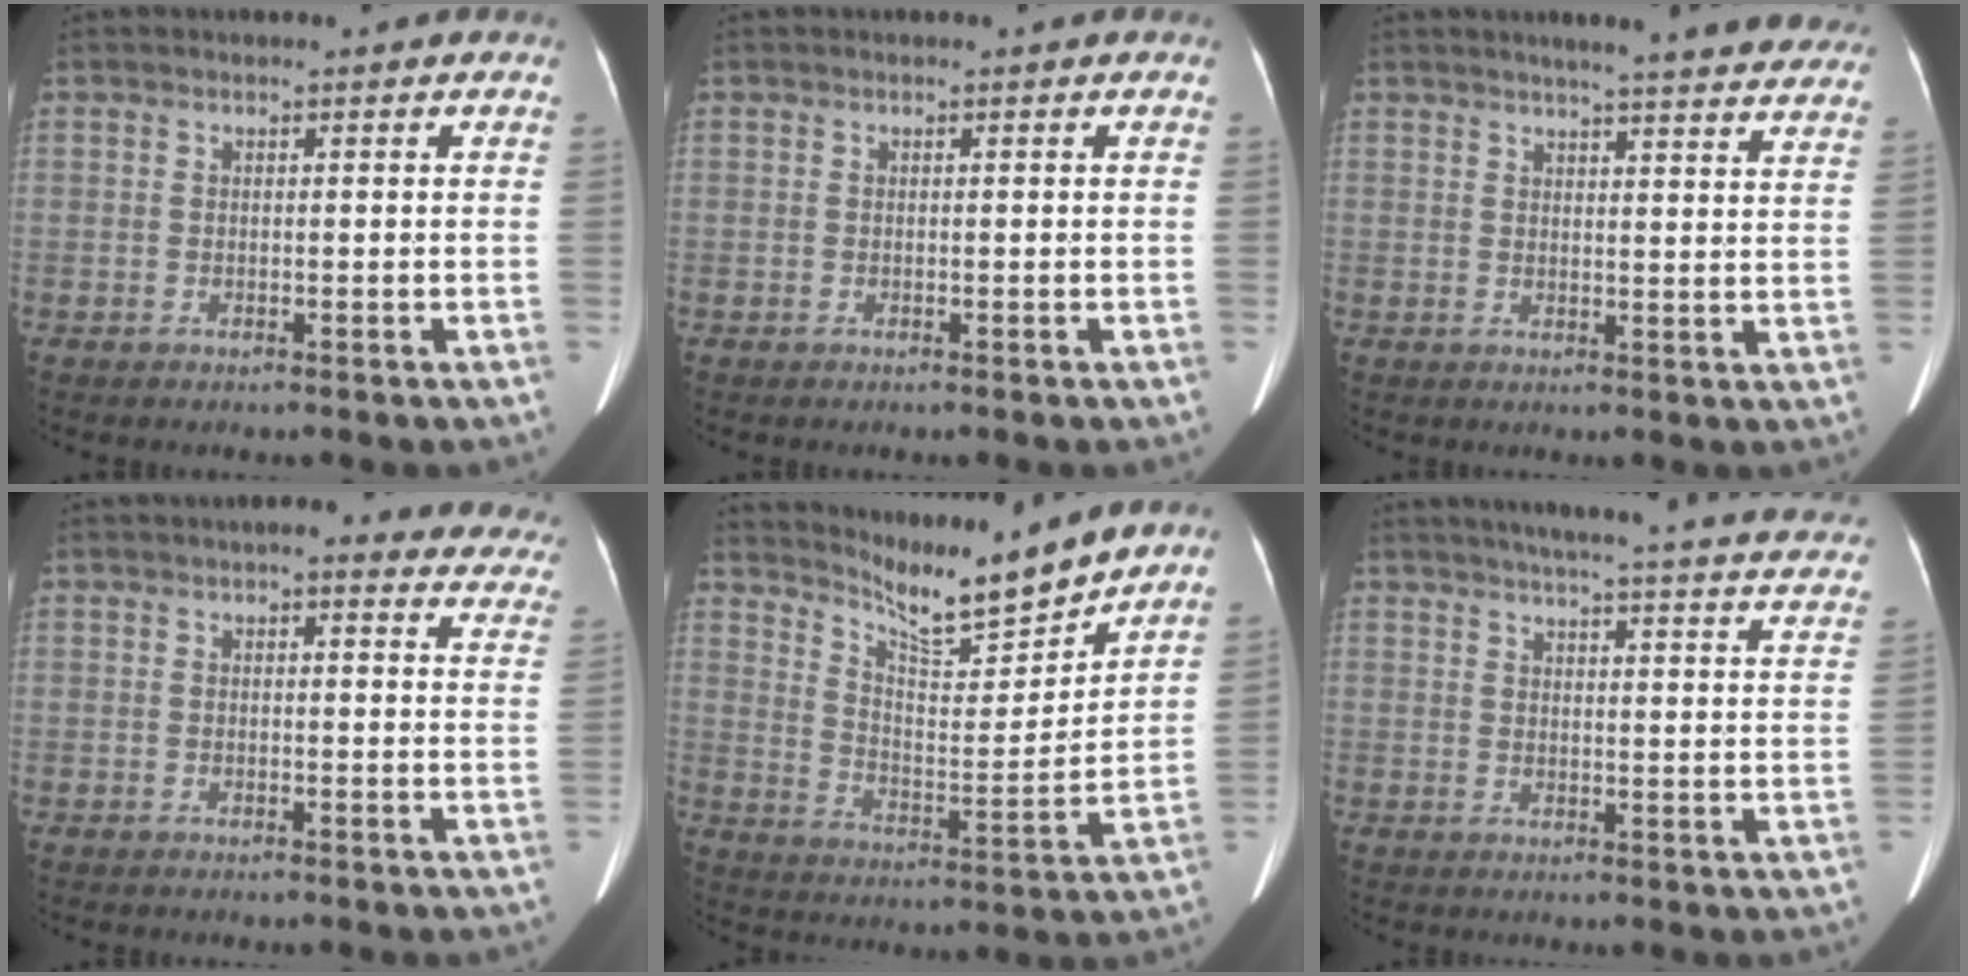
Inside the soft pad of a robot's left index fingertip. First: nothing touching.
{"total": 0.0}
{"total": 18.7, "force": [16.8, 1.9, 7.8], "torque": [-0.091, -0.018, 0.188]}
{"total": 14.6, "force": [13.1, 3.6, 5.4], "torque": [-0.023, -0.002, 0.123]}
{"total": 11.9, "force": [11.3, 0.1, 3.8], "torque": [-0.078, -0.016, 0.189]}
{"total": 29.0, "force": [26.7, 2.2, 11.1], "torque": [-0.157, -0.056, 0.304]}